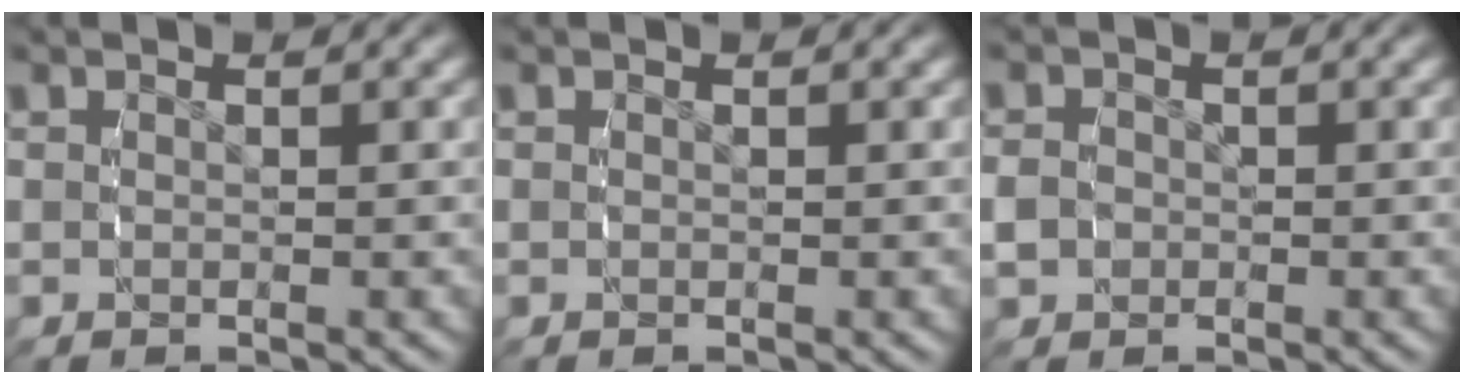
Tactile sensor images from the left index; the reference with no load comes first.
{"total": 0.0}
{"total": 2.3, "force": [-0.8, 2.1, 0.5], "torque": [-0.022, -0.001, -0.016]}